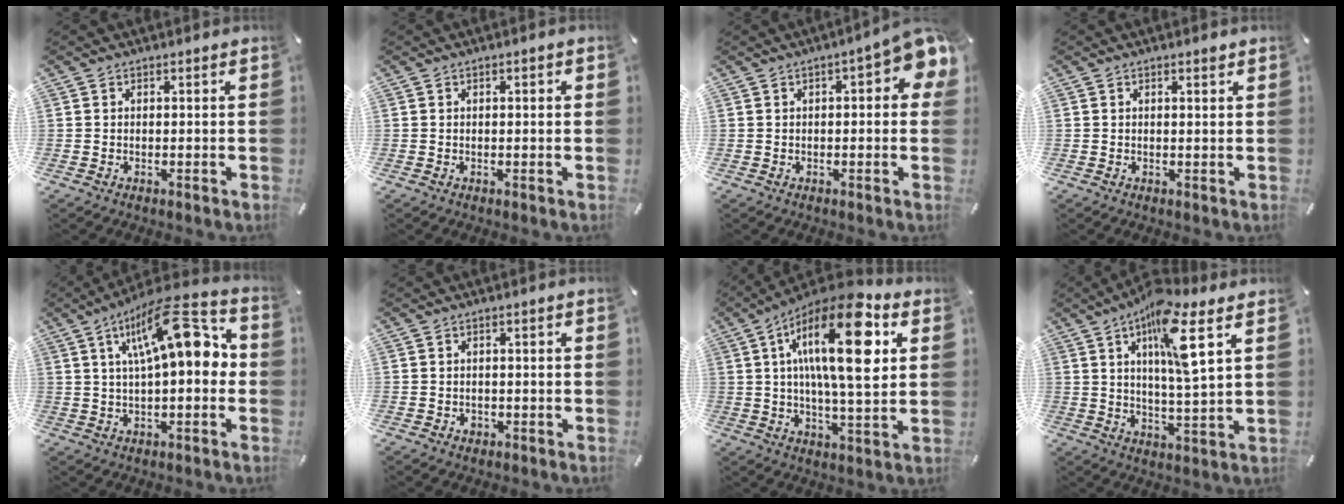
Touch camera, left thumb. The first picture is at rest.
{"total": 0.7, "force": [0.0, 0.2, 0.6], "torque": [-0.010, 0.003, -0.001]}
{"total": 8.0, "force": [2.2, 3.0, 7.1], "torque": [-0.090, -0.012, 0.035]}
{"total": 1.0, "force": [0.6, 0.1, 0.7], "torque": [-0.015, -0.001, 0.011]}
{"total": 17.3, "force": [5.3, 6.6, 15.1], "torque": [-0.224, -0.020, 0.083]}
{"total": 1.4, "force": [-0.4, 1.1, 0.6], "torque": [-0.014, 0.004, -0.011]}
{"total": 22.1, "force": [7.1, 7.4, 19.5], "torque": [-0.329, -0.025, 0.097]}
{"total": 12.8, "force": [6.2, 2.4, 10.9], "torque": [-0.189, -0.017, 0.098]}